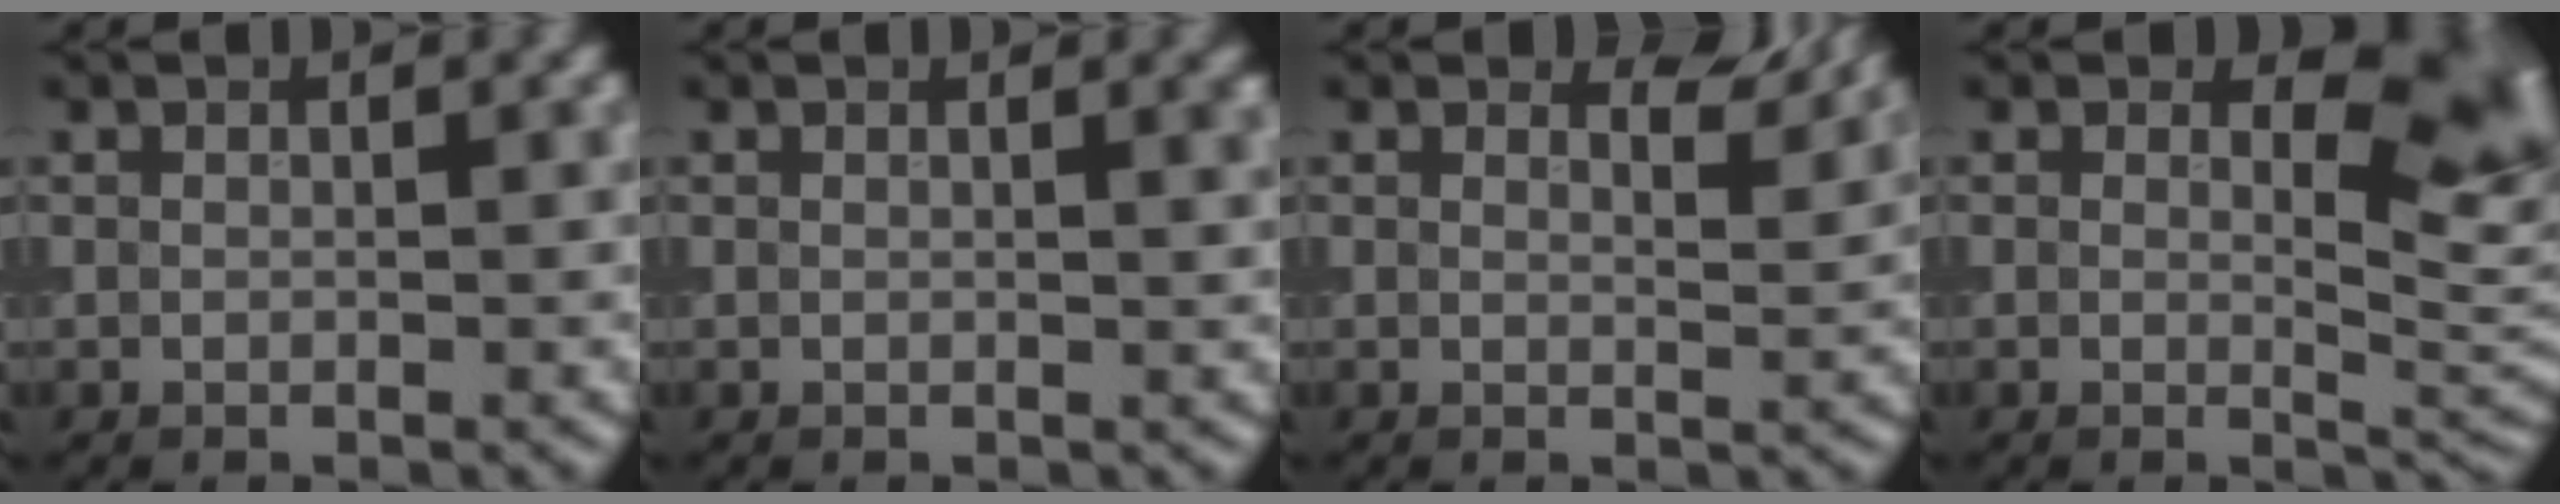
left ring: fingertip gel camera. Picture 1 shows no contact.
{"total": 1.7, "force": [0.8, 0.6, 1.3], "torque": [-0.007, 0.004, 0.006]}
{"total": 2.7, "force": [2.4, 0.6, 1.2], "torque": [-0.019, -0.007, 0.029]}
{"total": 6.7, "force": [1.8, 3.6, 5.4], "torque": [-0.066, -0.009, 0.025]}